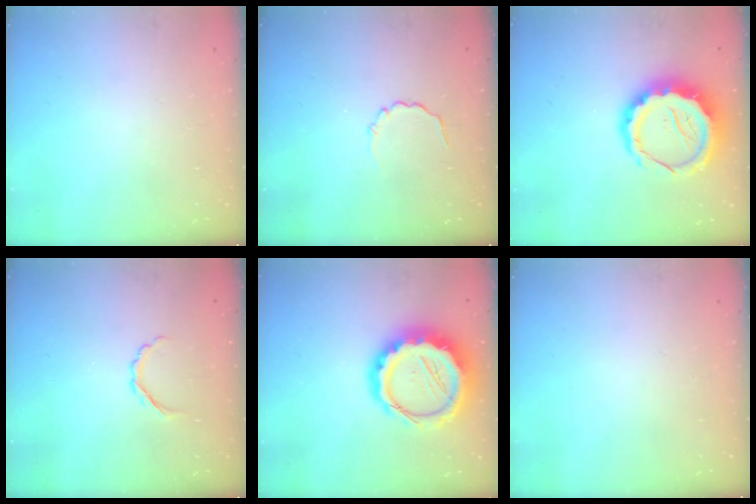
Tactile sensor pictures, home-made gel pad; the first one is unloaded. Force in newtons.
{"total": 2.3, "press": 2.1, "slide": 0.9}
{"total": 12.5, "press": 12.1, "slide": 2.9}
{"total": 2.7, "press": 2.6, "slide": 0.7}
{"total": 16.2, "press": 15.8, "slide": 3.7}
{"total": 0.0}